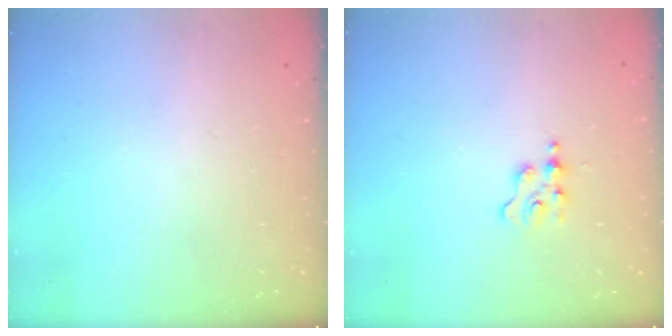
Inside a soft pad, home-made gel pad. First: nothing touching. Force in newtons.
{"total": 2.5, "press": 2.5, "slide": 0.3}